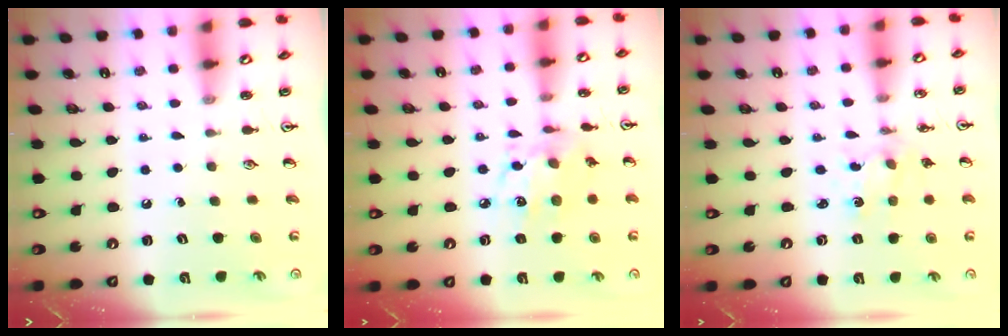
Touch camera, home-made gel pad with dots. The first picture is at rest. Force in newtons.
{"total": 8.4, "press": 8.4, "slide": 0.6}
{"total": 1.2, "press": 1.1, "slide": 0.3}